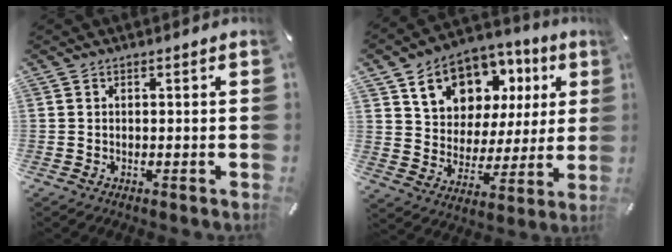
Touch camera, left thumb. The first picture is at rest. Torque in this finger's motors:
{"motor_torque": [0.86, 0.88, 1.42, -1.35, 0.39]}